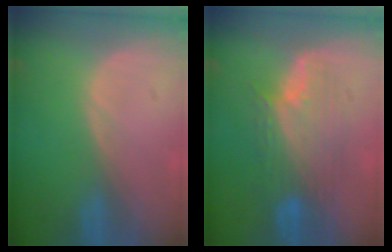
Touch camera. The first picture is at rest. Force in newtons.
{"total": 7.7, "press": 7.6, "slide": 0.7}